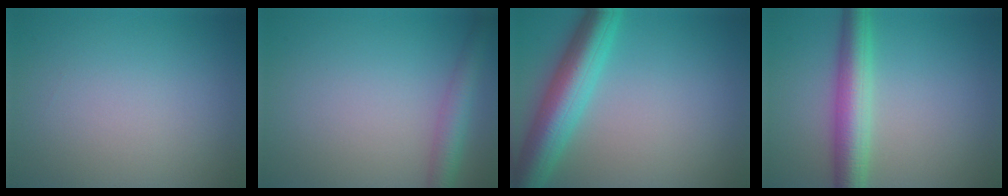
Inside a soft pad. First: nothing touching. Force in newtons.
{"total": 3.2, "press": 3.2, "slide": 0.1}
{"total": 7.2, "press": 7.2, "slide": 0.2}
{"total": 5.2, "press": 5.2, "slide": 0.2}